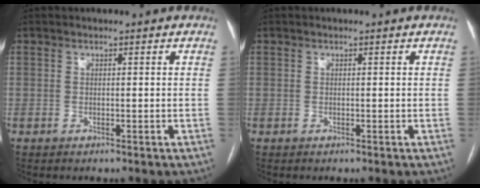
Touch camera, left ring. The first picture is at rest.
{"total": 0.0}